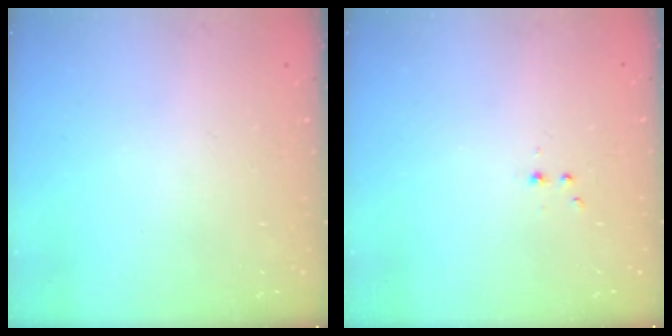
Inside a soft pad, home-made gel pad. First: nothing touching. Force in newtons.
{"total": 2.2, "press": 1.9, "slide": 1.0}